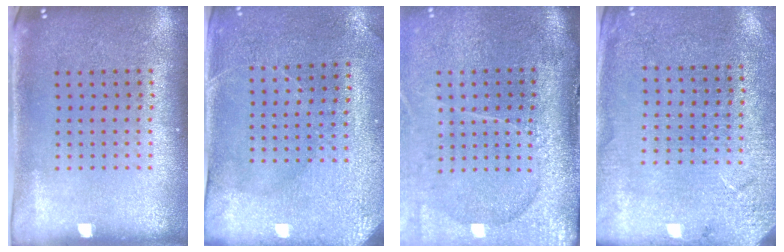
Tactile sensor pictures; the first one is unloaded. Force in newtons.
{"total": 2.9, "press": 2.7, "slide": 1.0}
{"total": 4.4, "press": 3.6, "slide": 2.6}
{"total": 2.6, "press": 2.6, "slide": 0.4}